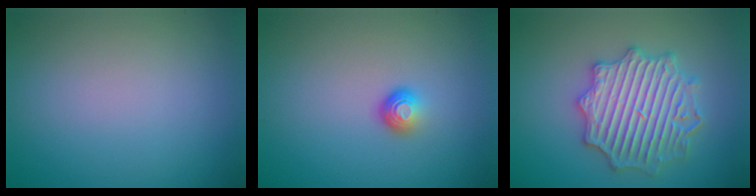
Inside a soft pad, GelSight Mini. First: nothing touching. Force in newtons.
{"total": 1.8, "press": 1.1, "slide": 1.4}
{"total": 6.5, "press": 6.5, "slide": 1.0}